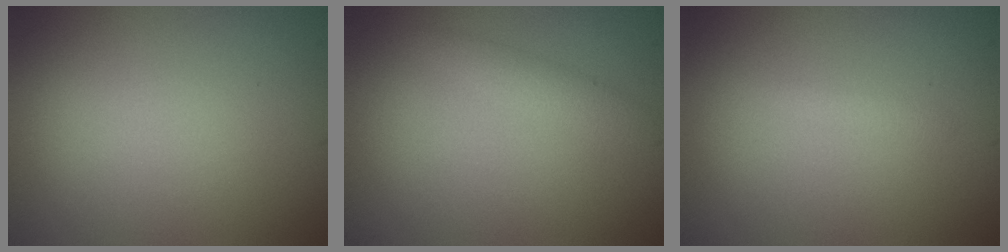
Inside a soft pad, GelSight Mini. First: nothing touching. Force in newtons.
{"total": 1.5, "press": 1.5, "slide": 0.1}
{"total": 0.6, "press": 0.6, "slide": 0.1}